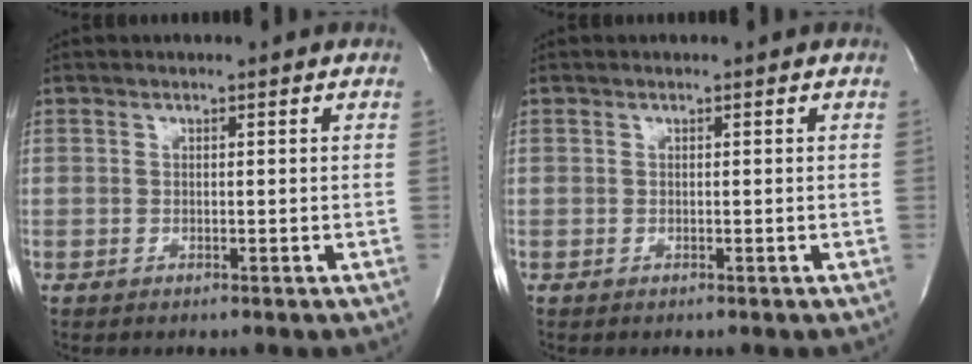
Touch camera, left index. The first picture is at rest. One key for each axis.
{"total": 0.0}